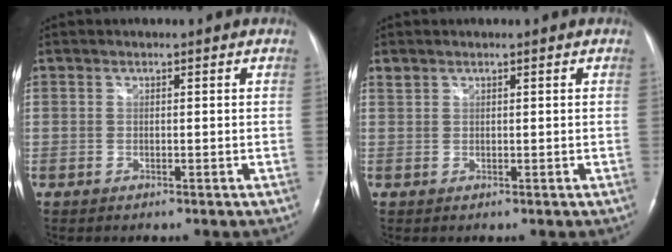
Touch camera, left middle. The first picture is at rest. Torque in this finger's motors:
{"motor_torque": [0.05, -0.02, 0.02, 0.02]}